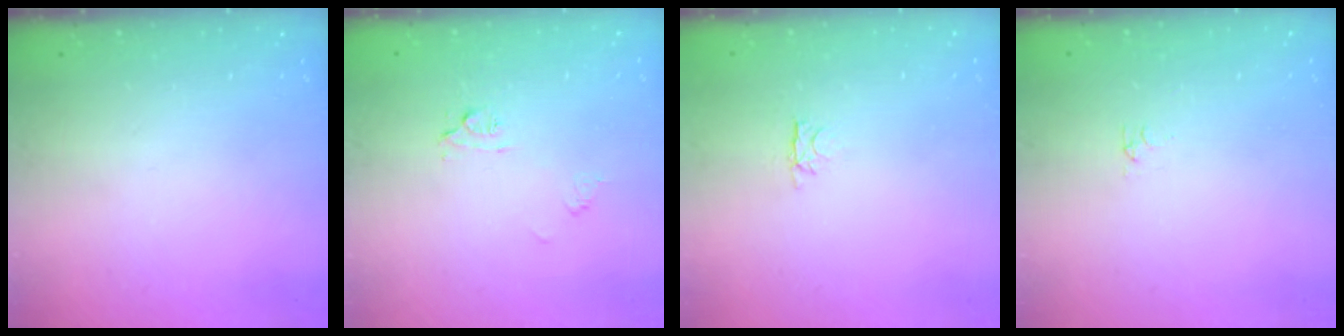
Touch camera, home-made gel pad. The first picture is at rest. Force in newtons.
{"total": 6.0, "press": 5.9, "slide": 0.5}
{"total": 2.8, "press": 2.7, "slide": 0.4}
{"total": 2.9, "press": 2.9, "slide": 0.5}